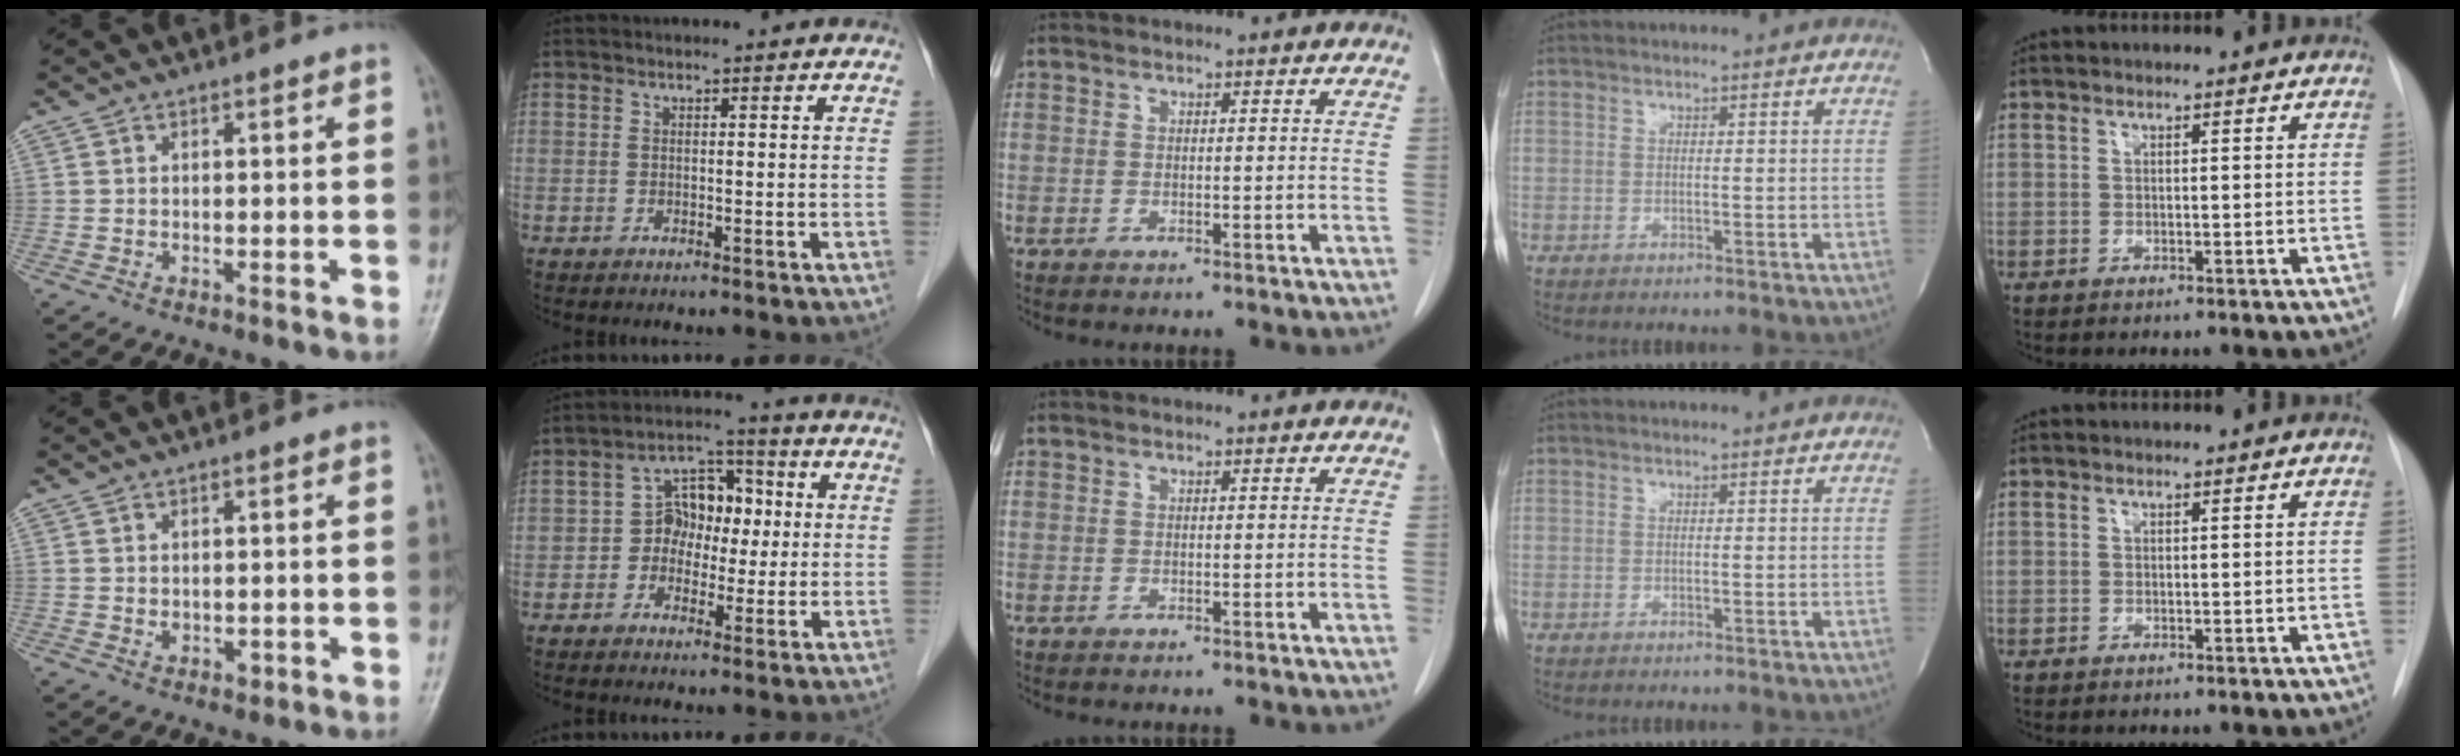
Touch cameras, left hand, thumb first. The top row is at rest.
{"thumb": {"total": 1.9, "force": [-0.1, 1.4, 1.2], "torque": [-0.014, -0.002, 0.005]}, "index": {"total": 7.3, "force": [-0.3, 5.7, 4.5], "torque": [-0.071, 0.029, -0.009]}}